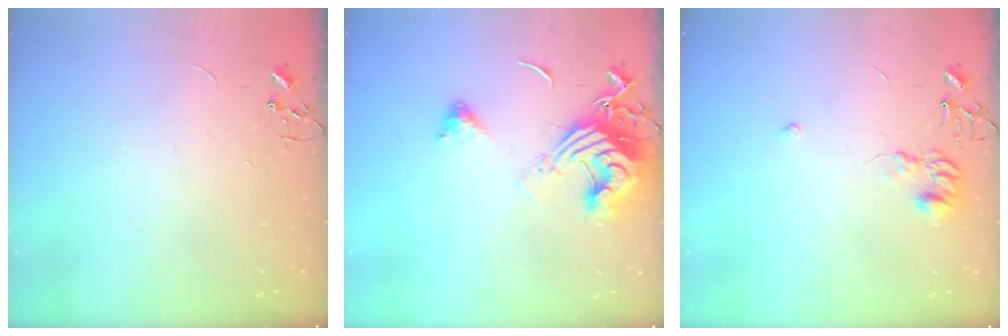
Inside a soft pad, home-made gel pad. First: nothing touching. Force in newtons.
{"total": 15.0, "press": 14.8, "slide": 1.8}
{"total": 7.6, "press": 7.6, "slide": 0.8}